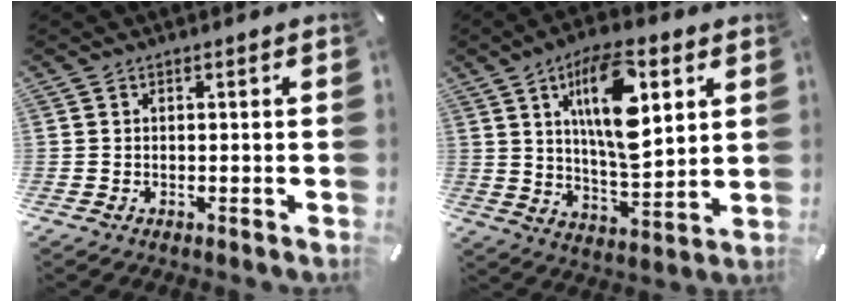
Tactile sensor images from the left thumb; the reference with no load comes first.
{"total": 17.1, "force": [6.8, 7.2, 14.0], "torque": [-0.246, -0.020, 0.104]}